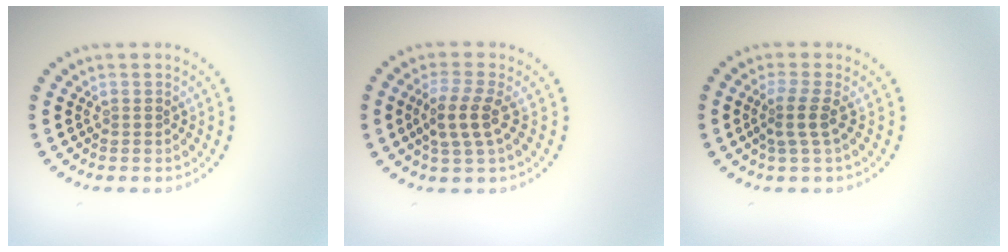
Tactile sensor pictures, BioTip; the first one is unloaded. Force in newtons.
{"total": 2.9, "press": 2.5, "slide": 1.4}
{"total": 2.2, "press": 1.6, "slide": 1.5}